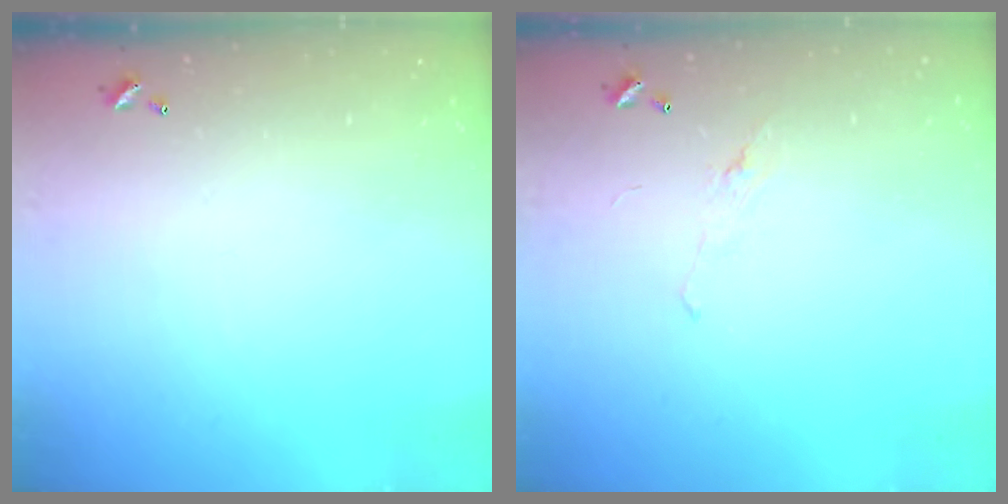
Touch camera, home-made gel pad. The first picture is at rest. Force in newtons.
{"total": 2.2, "press": 2.1, "slide": 0.8}